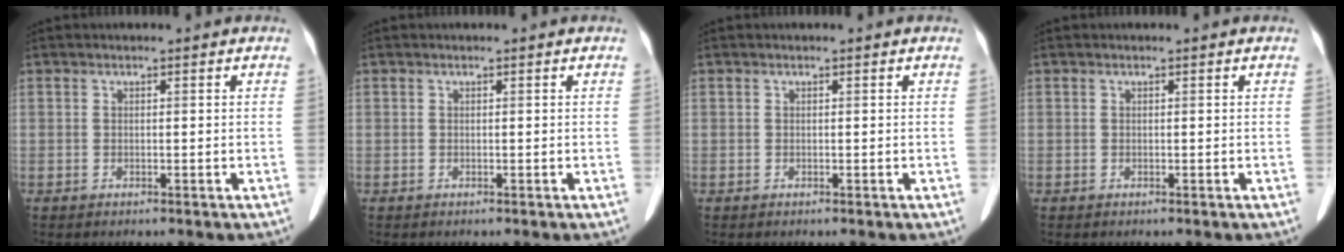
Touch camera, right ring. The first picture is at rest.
{"total": 0.0}
{"total": 0.0}
{"total": 0.0}